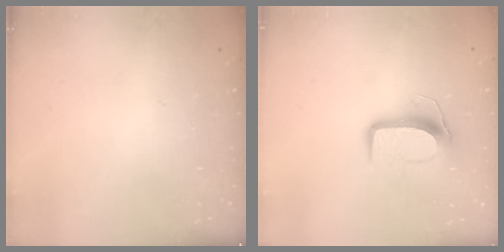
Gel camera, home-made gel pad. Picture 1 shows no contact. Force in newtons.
{"total": 9.1, "press": 9.1, "slide": 0.1}